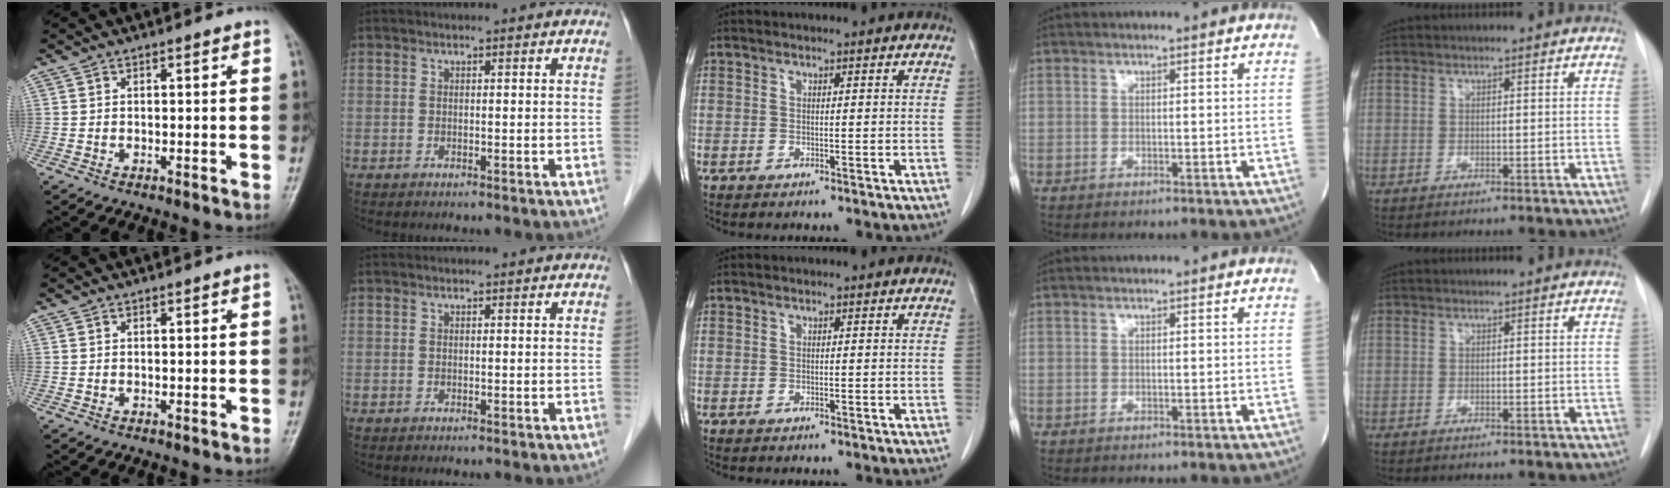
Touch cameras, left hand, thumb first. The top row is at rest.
{}